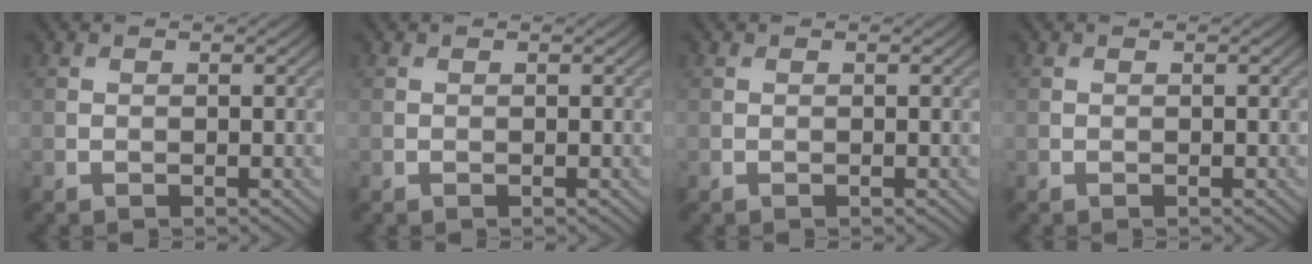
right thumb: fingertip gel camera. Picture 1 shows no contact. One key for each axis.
{"total": 0.0}
{"total": 0.0}
{"total": 0.0}